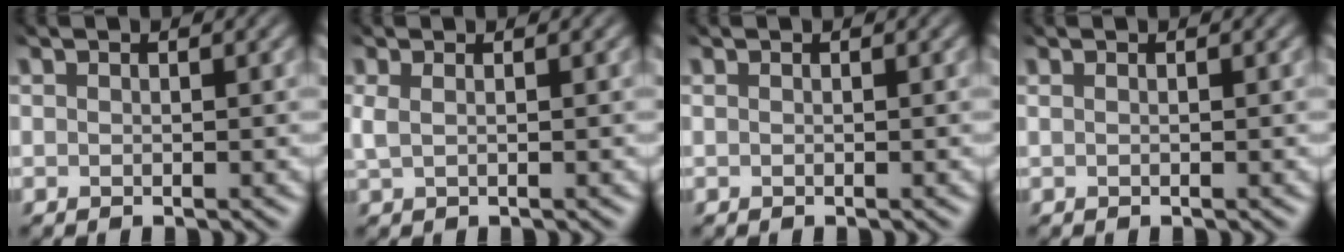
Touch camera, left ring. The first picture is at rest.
{"total": 0.6, "force": [-0.2, 0.0, 0.5], "torque": [-0.023, -0.002, 0.002]}
{"total": 0.0}
{"total": 0.6, "force": [0.2, 0.3, 0.5], "torque": [0.000, 0.005, -0.004]}